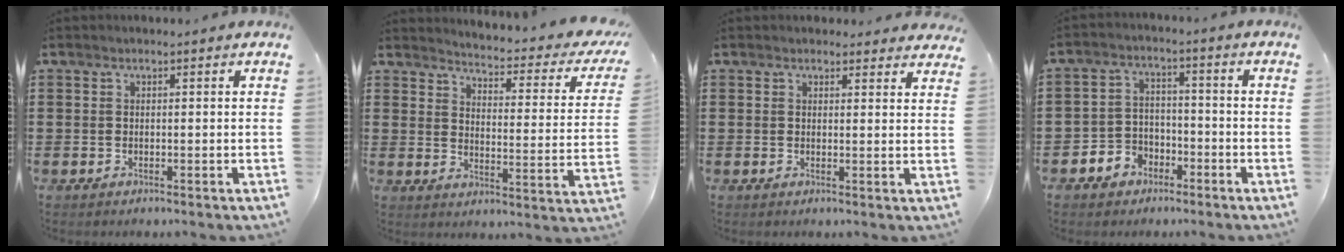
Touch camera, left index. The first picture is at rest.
{"total": 3.1, "force": [2.8, -0.4, 1.1], "torque": [-0.033, -0.035, 0.037]}
{"total": 2.0, "force": [1.9, 0.5, 0.2], "torque": [0.000, -0.003, 0.035]}
{"total": 4.5, "force": [-3.1, 3.3, 0.5], "torque": [-0.027, 0.010, -0.064]}